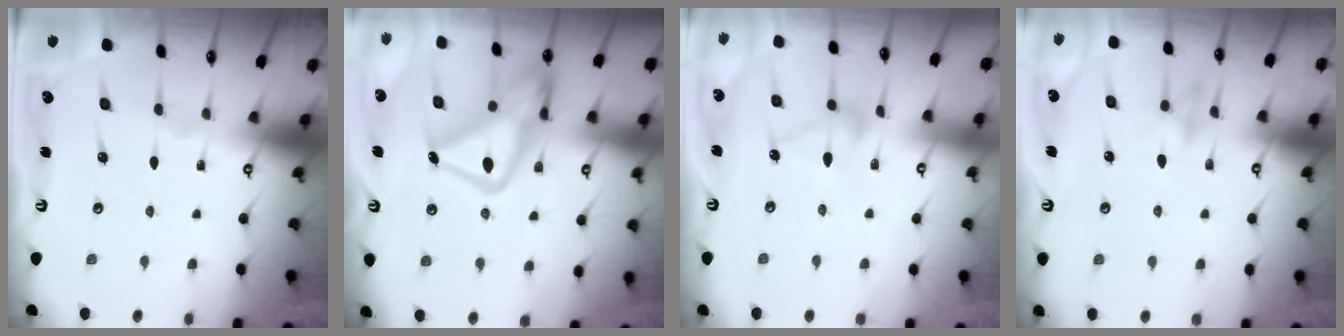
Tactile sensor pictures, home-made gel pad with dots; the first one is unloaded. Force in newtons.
{"total": 18.2, "press": 18.1, "slide": 1.8}
{"total": 8.1, "press": 8.1, "slide": 0.3}
{"total": 10.2, "press": 10.0, "slide": 2.0}